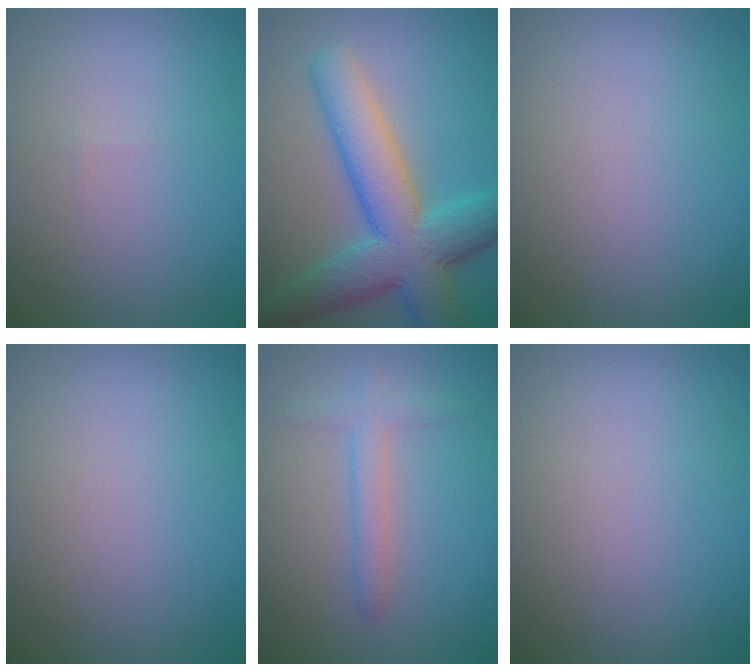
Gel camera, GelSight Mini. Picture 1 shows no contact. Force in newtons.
{"total": 9.5, "press": 9.5, "slide": 0.4}
{"total": 0.0}
{"total": 0.0}
{"total": 2.3, "press": 2.3, "slide": 0.2}
{"total": 0.0}